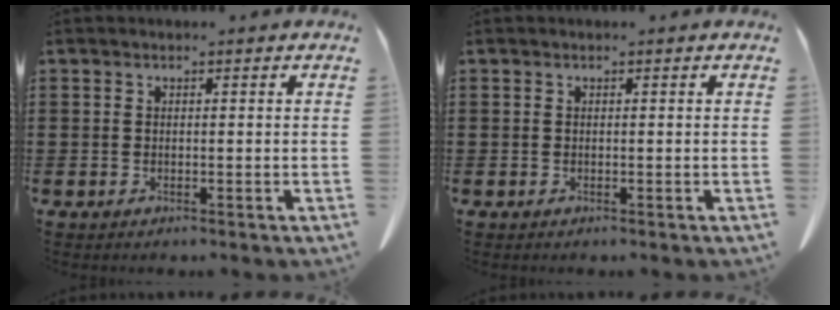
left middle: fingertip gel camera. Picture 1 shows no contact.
{"total": 0.0}